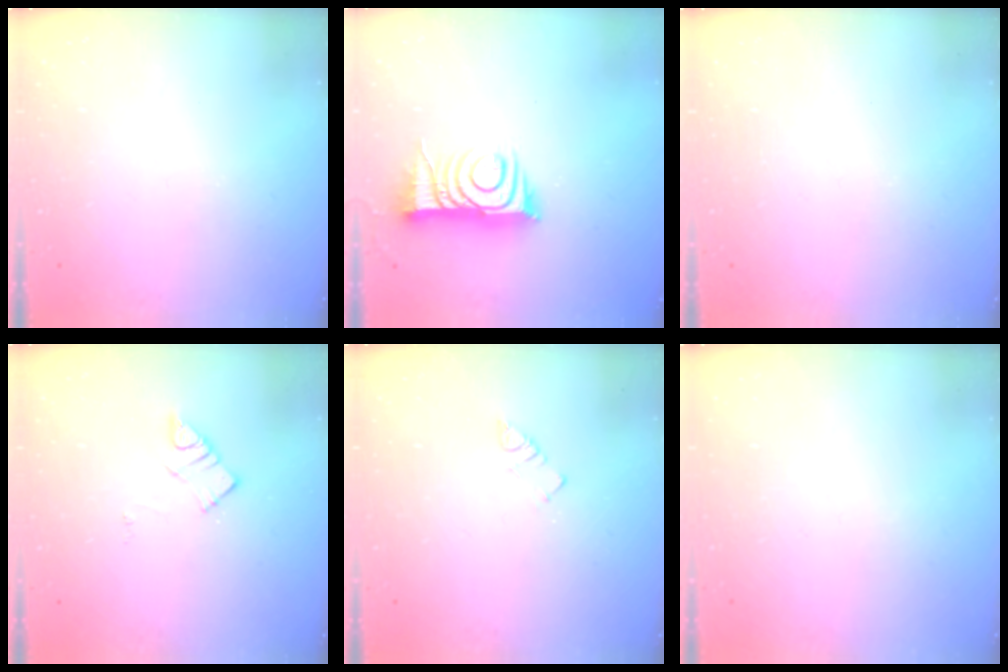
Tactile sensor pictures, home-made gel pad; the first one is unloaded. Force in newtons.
{"total": 11.5, "press": 11.5, "slide": 0.3}
{"total": 1.8, "press": 1.8, "slide": 0.1}
{"total": 5.3, "press": 5.3, "slide": 0.2}
{"total": 2.3, "press": 2.3, "slide": 0.4}
{"total": 1.9, "press": 1.9, "slide": 0.2}